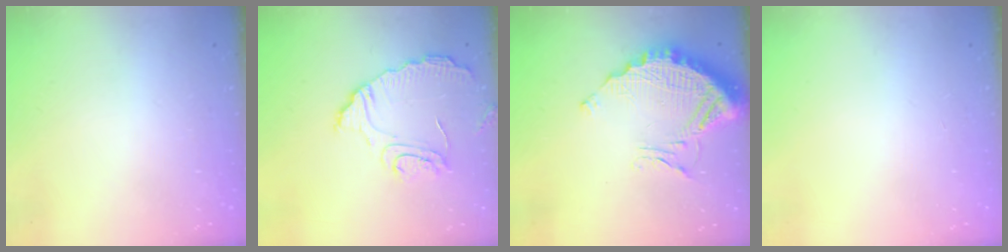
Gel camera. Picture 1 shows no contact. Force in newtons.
{"total": 11.6, "press": 11.5, "slide": 0.8}
{"total": 12.8, "press": 12.8, "slide": 0.8}
{"total": 0.0}